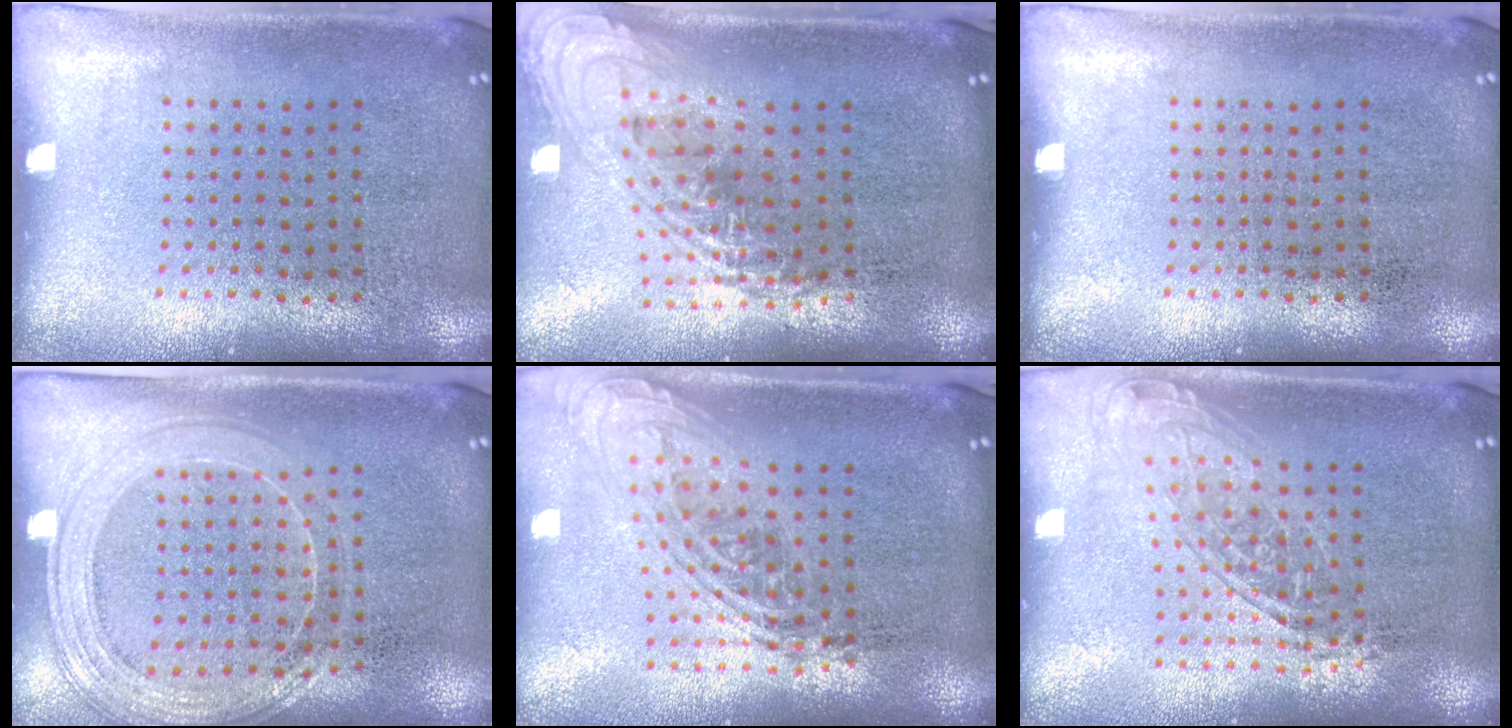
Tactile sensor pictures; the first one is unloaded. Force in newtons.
{"total": 2.1, "press": 1.7, "slide": 1.3}
{"total": 0.0}
{"total": 1.5, "press": 1.4, "slide": 0.3}
{"total": 2.2, "press": 1.6, "slide": 1.5}
{"total": 1.5, "press": 1.2, "slide": 0.9}